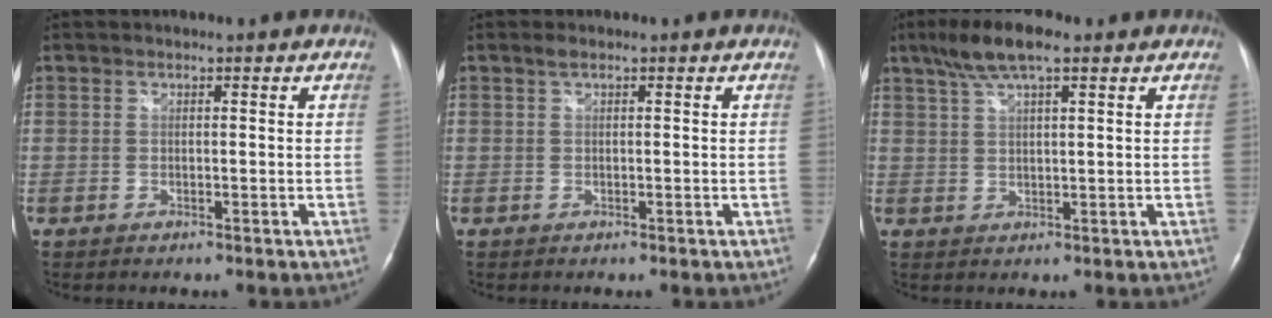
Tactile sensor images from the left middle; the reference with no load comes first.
{"total": 0.8, "force": [0.5, 0.1, 0.6], "torque": [-0.015, 0.008, 0.008]}
{"total": 7.4, "force": [4.8, 1.3, 5.5], "torque": [-0.113, 0.022, 0.086]}